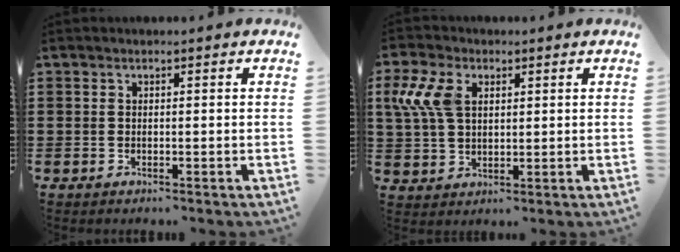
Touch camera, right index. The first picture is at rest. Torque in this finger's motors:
{"motor_torque": [1.15, 0.18, 0.69, 0.21]}